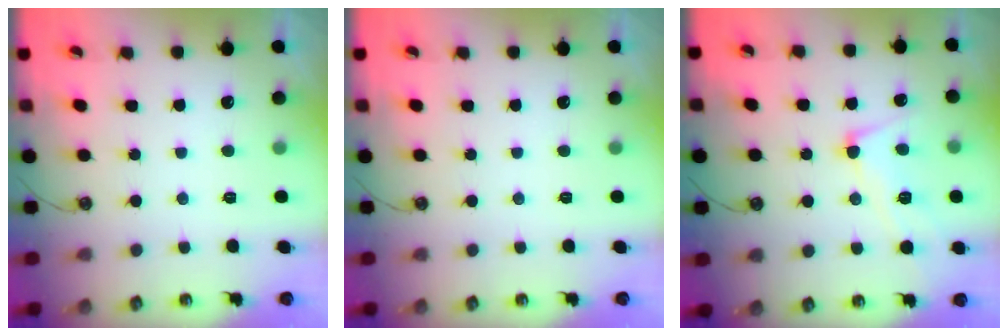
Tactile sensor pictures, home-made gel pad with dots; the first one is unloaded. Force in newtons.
{"total": 0.0}
{"total": 4.2, "press": 4.0, "slide": 1.0}